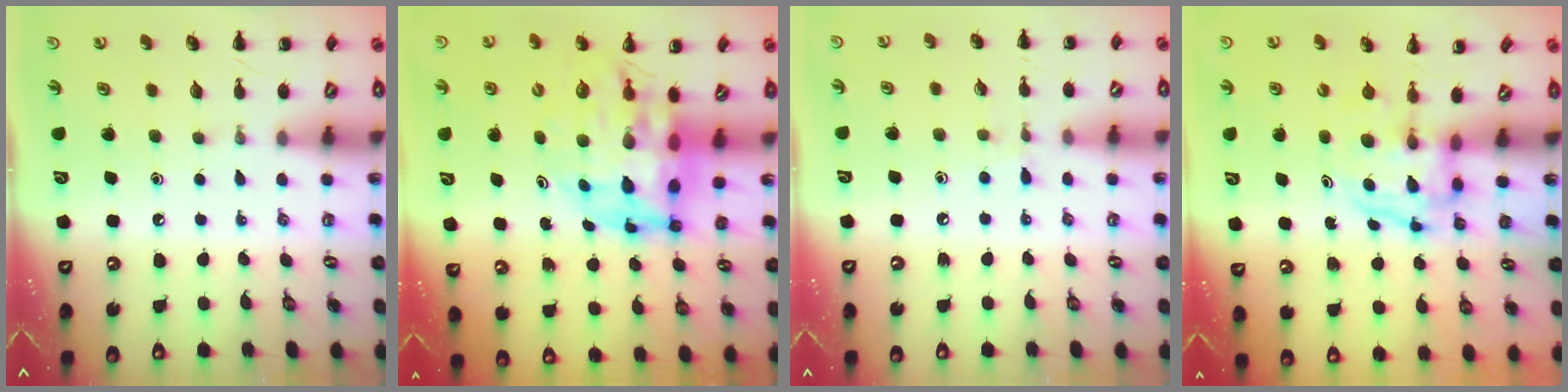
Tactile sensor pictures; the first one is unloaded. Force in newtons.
{"total": 11.1, "press": 10.6, "slide": 3.5}
{"total": 6.0, "press": 5.6, "slide": 2.2}
{"total": 3.7, "press": 3.7, "slide": 0.6}